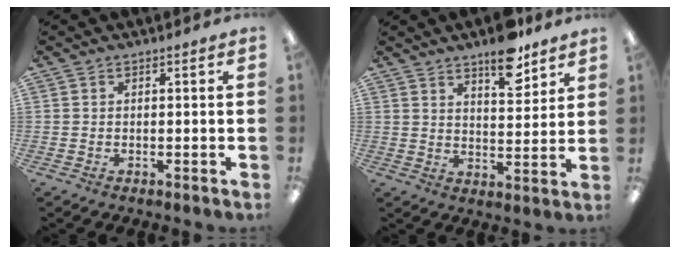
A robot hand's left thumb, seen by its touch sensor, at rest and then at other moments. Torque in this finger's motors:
{"motor_torque": [0.51, -0.11, 0.55, -0.65, 0.04]}